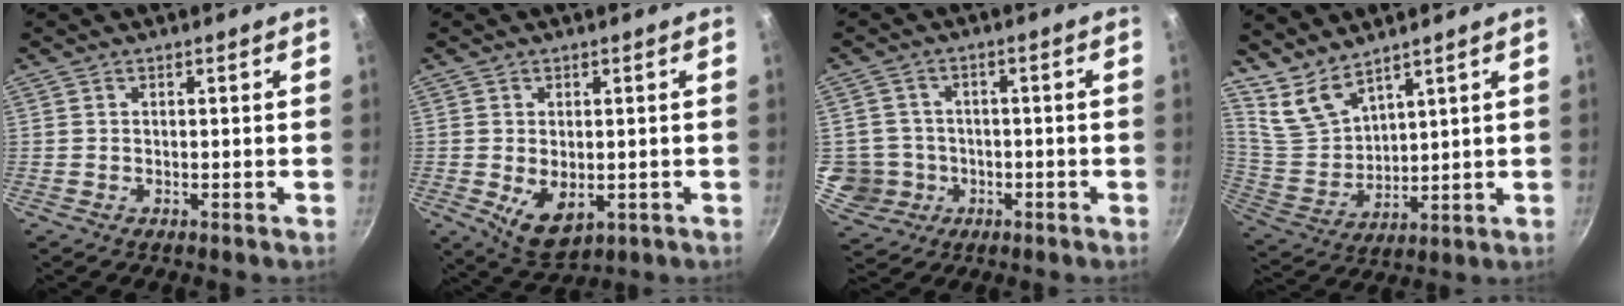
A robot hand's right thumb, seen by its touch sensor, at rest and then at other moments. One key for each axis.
{"total": 7.2, "fx": -1.1, "fy": 4.6, "fz": 5.4, "tx": -0.082, "ty": -0.017, "tz": -0.001}
{"total": 7.2, "fx": -1.4, "fy": 6.9, "fz": 1.4, "tx": -0.002, "ty": 0.017, "tz": -0.015}
{"total": 8.6, "fx": 6.8, "fy": 3.2, "fz": 4.0, "tx": -0.068, "ty": -0.053, "tz": 0.154}